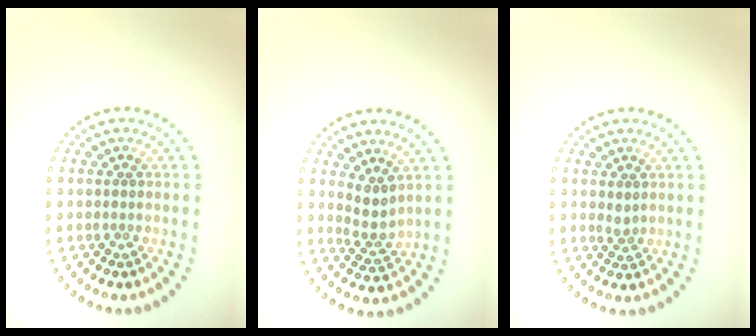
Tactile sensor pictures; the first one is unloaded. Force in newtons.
{"total": 2.2, "press": 1.6, "slide": 1.4}
{"total": 1.0, "press": 0.8, "slide": 0.6}